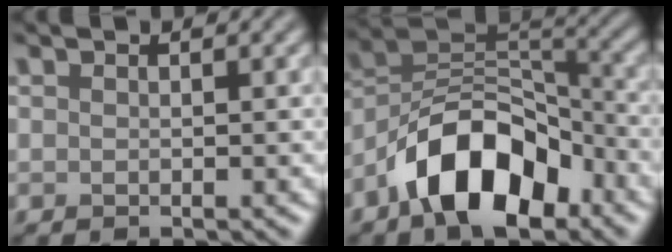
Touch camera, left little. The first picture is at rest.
{"total": 10.1, "force": [-5.8, 5.3, 6.4], "torque": [-0.100, 0.017, -0.114]}